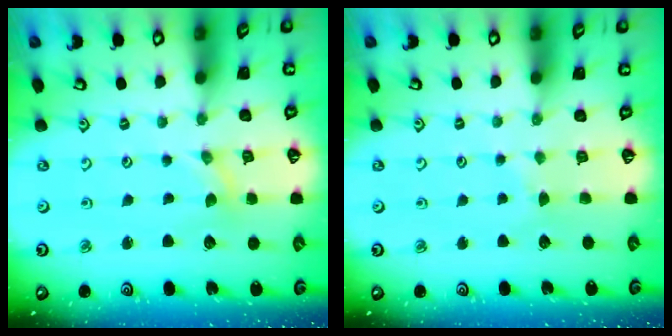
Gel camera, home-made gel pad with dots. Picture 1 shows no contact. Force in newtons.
{"total": 2.2, "press": 2.2, "slide": 0.3}